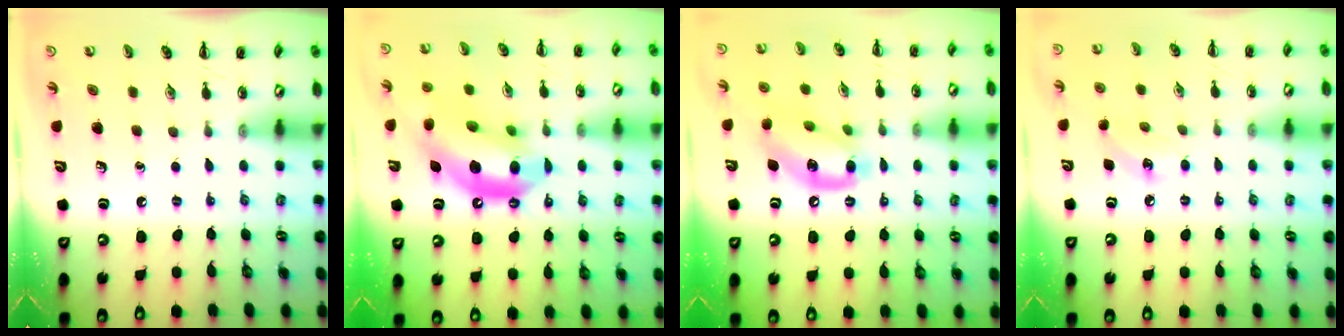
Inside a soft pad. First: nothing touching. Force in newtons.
{"total": 15.8, "press": 15.2, "slide": 4.0}
{"total": 14.5, "press": 14.4, "slide": 2.3}
{"total": 6.3, "press": 6.1, "slide": 1.7}